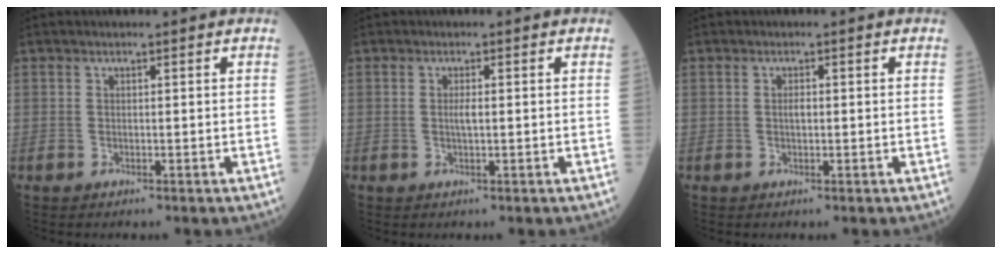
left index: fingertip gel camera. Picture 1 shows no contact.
{"total": 1.3, "force": [-0.2, 0.3, 1.3], "torque": [-0.026, -0.003, -0.004]}
{"total": 1.1, "force": [-0.1, 0.5, 1.0], "torque": [-0.018, -0.002, -0.003]}